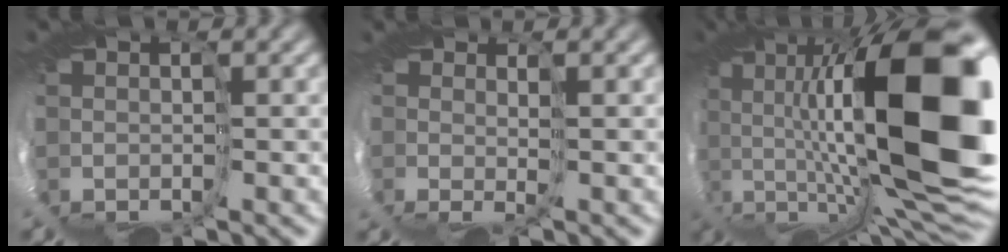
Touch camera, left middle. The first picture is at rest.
{"total": 1.2, "force": [0.7, -0.1, 0.9], "torque": [-0.025, 0.000, 0.006]}
{"total": 16.7, "force": [3.1, 7.8, 14.4], "torque": [-0.279, 0.002, 0.054]}